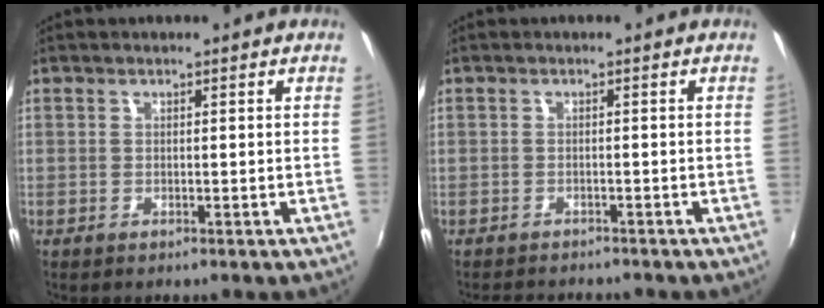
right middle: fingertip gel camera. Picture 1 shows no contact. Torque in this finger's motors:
{"motor_torque": [-0.02, -0.13, -0.23, -0.14]}